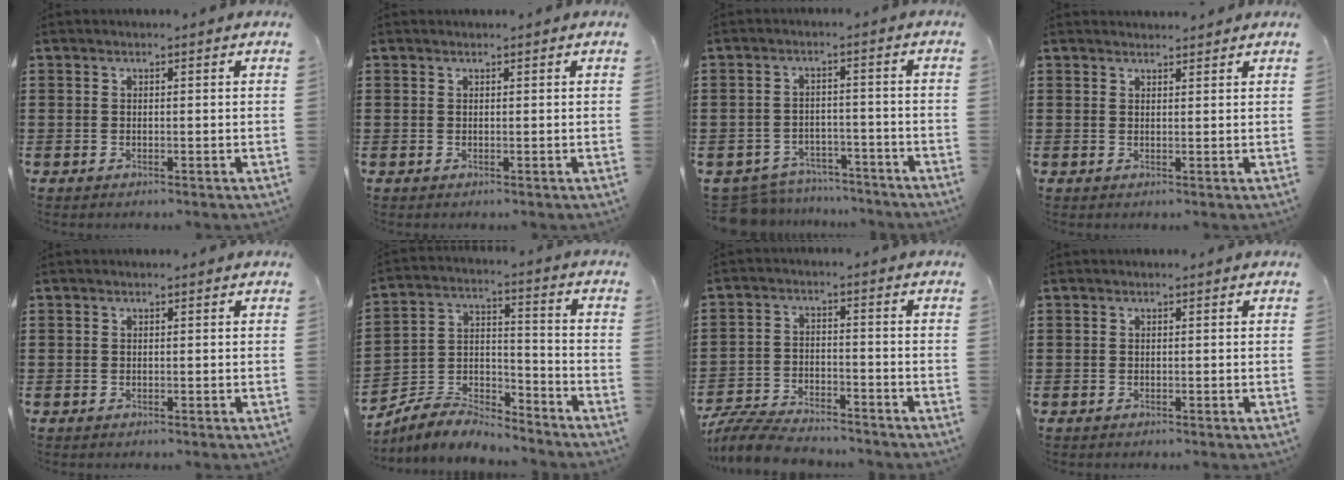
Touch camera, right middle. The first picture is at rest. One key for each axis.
{"total": 0.0}
{"total": 5.4, "fx": -5.3, "fy": 1.0, "fz": 0.4, "tx": -0.021, "ty": 0.007, "tz": -0.109}
{"total": 1.4, "fx": 1.4, "fy": 0.2, "fz": 0.0, "tx": 0.005, "ty": -0.002, "tz": 0.025}
{"total": 0.0}
{"total": 5.8, "fx": -5.6, "fy": 1.2, "fz": 0.8, "tx": -0.024, "ty": 0.001, "tz": -0.114}
{"total": 7.4, "fx": -7.0, "fy": 1.1, "fz": 2.1, "tx": -0.051, "ty": 0.006, "tz": -0.139}
{"total": 0.0}